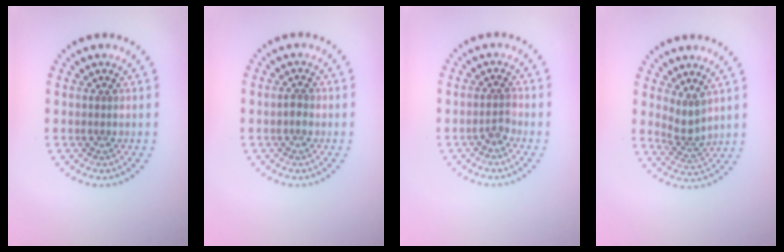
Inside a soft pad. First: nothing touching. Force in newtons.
{"total": 1.0, "press": 1.0, "slide": 0.2}
{"total": 1.1, "press": 0.8, "slide": 0.7}
{"total": 2.3, "press": 1.6, "slide": 1.7}